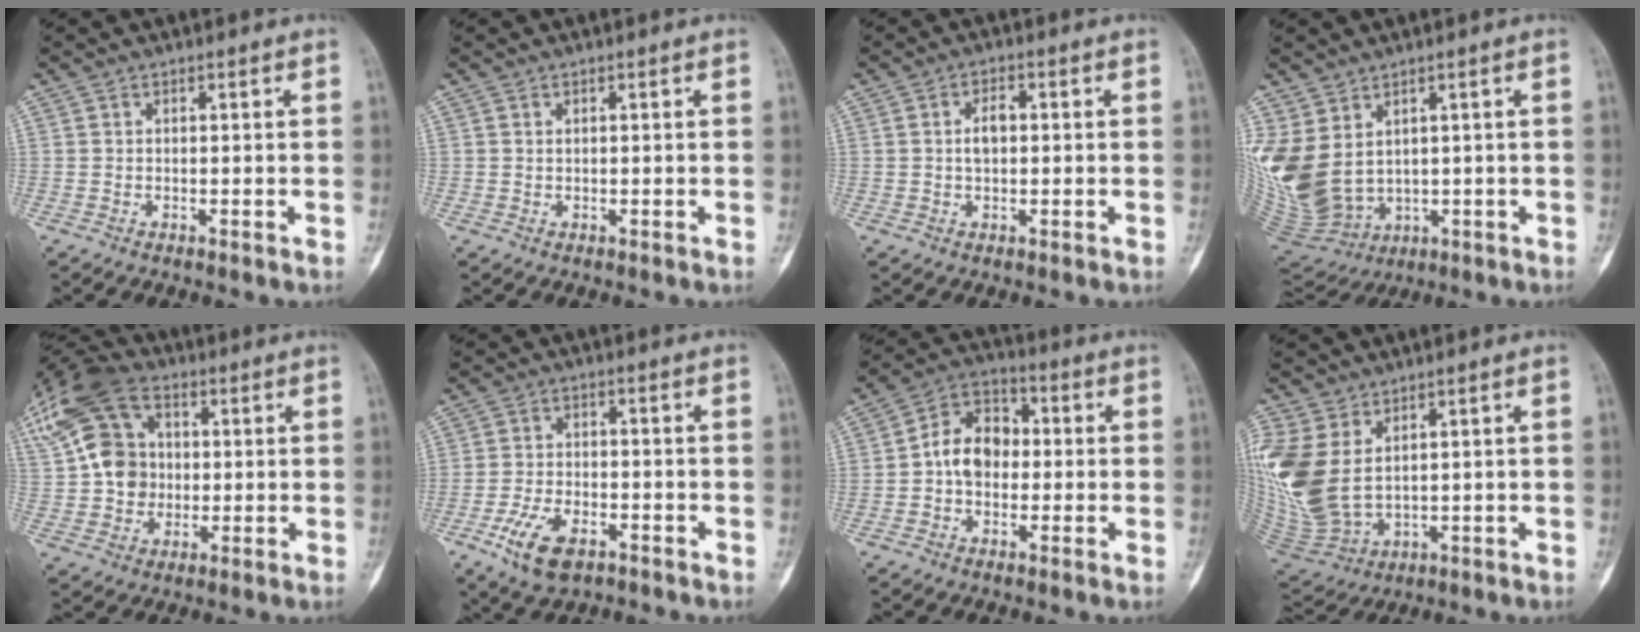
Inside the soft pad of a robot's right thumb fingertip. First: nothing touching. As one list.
[{"total": 0.5, "force": [0.3, 0.4, 0.2], "torque": [0.002, 0.000, 0.005]}, {"total": 3.4, "force": [0.2, 1.9, 2.7], "torque": [-0.040, 0.003, 0.000]}, {"total": 16.5, "force": [2.8, 12.2, 10.7], "torque": [-0.262, -0.012, 0.094]}, {"total": 16.8, "force": [2.6, 13.2, 10.0], "torque": [-0.190, 0.021, 0.043]}, {"total": 8.9, "force": [-4.6, 4.6, 6.1], "torque": [-0.118, 0.015, -0.079]}, {"total": 9.5, "force": [-0.5, 7.2, 6.3], "torque": [-0.077, 0.029, -0.024]}, {"total": 15.2, "force": [3.3, 10.1, 10.9], "torque": [-0.265, -0.018, 0.088]}]